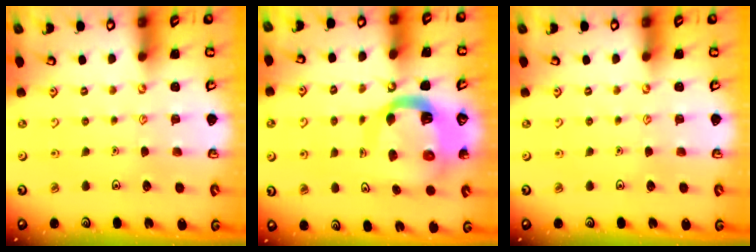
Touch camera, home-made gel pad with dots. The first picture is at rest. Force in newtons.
{"total": 10.7, "press": 10.6, "slide": 1.3}
{"total": 0.0}